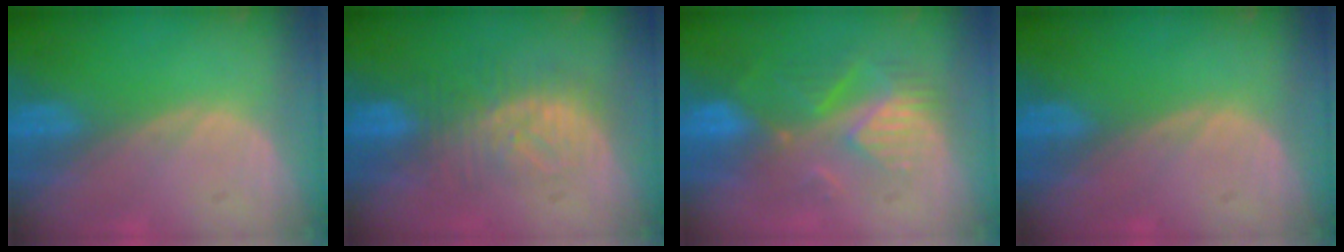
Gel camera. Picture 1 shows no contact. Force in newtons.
{"total": 8.1, "press": 7.5, "slide": 3.2}
{"total": 8.8, "press": 7.9, "slide": 3.8}
{"total": 0.0}